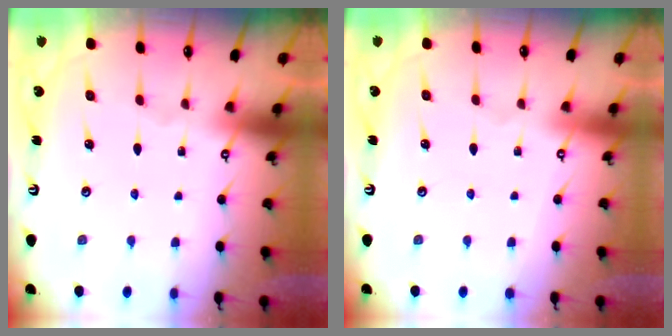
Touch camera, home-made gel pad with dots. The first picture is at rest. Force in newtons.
{"total": 4.0, "press": 4.0, "slide": 0.2}